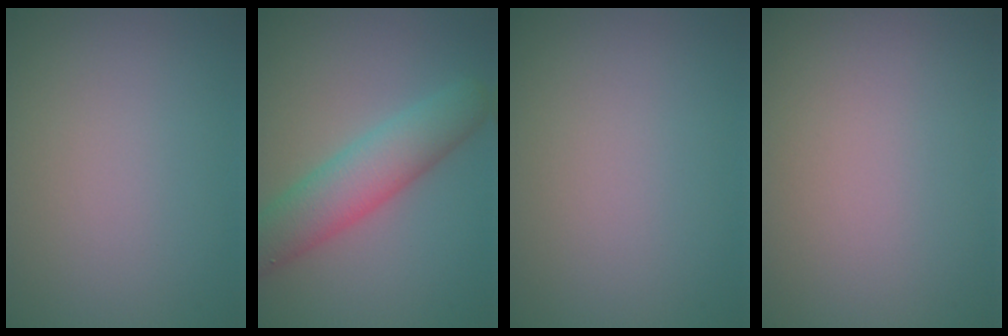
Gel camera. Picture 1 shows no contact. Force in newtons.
{"total": 5.5, "press": 5.5, "slide": 0.4}
{"total": 0.0}
{"total": 0.0}